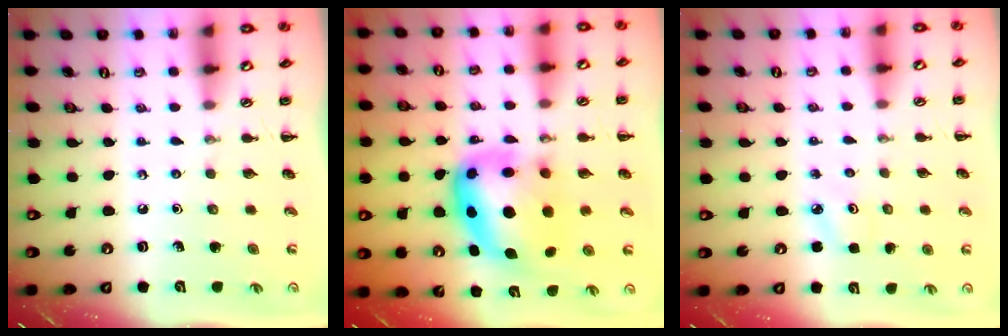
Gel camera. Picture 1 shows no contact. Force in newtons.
{"total": 13.1, "press": 12.8, "slide": 3.2}
{"total": 2.7, "press": 2.6, "slide": 0.8}